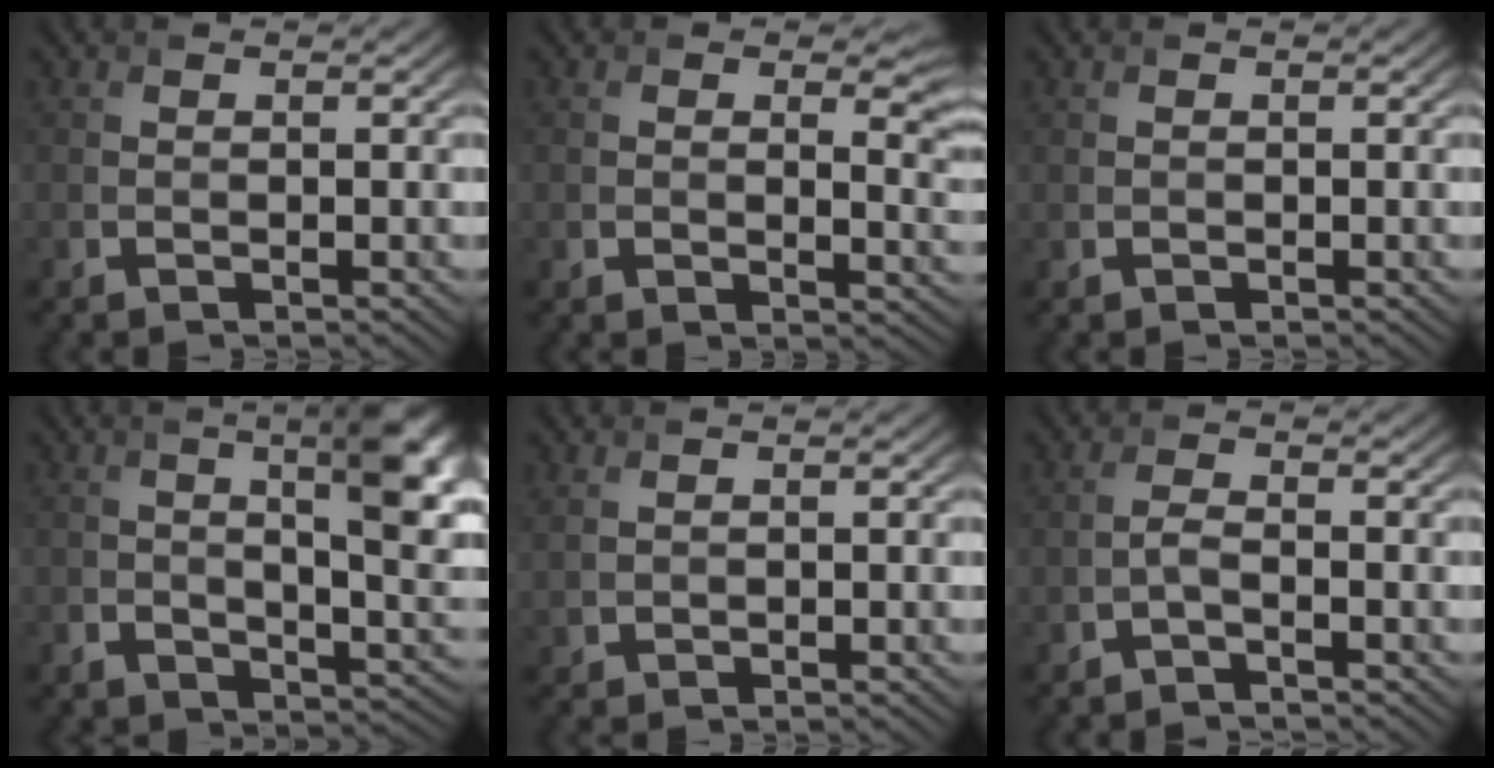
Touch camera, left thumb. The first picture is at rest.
{"total": 4.3, "force": [1.4, 2.6, 3.1], "torque": [-0.044, -0.017, 0.019]}
{"total": 0.0}
{"total": 10.5, "force": [2.0, 4.9, 9.1], "torque": [-0.141, -0.009, 0.034]}
{"total": 1.1, "force": [0.9, 0.4, 0.6], "torque": [-0.022, 0.000, 0.024]}
{"total": 1.6, "force": [-1.0, 0.4, 1.2], "torque": [-0.026, 0.005, -0.024]}